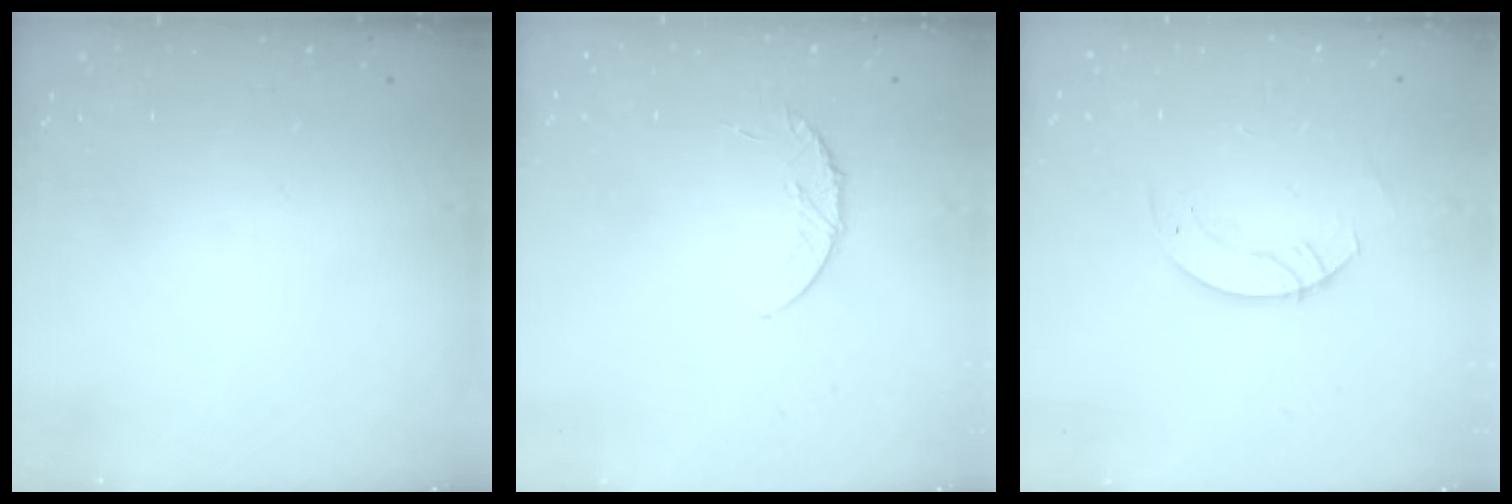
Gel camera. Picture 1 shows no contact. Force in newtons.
{"total": 5.7, "press": 5.7, "slide": 0.7}
{"total": 3.7, "press": 3.7, "slide": 0.3}